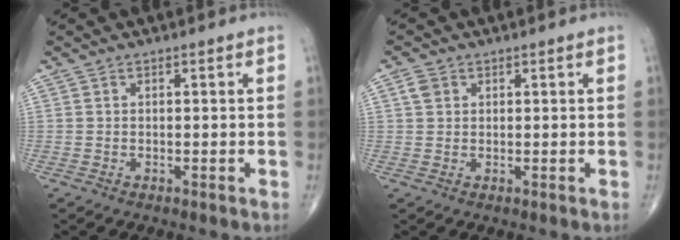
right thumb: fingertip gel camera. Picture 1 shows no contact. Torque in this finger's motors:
{"motor_torque": [-0.11, 0.03, 0.01, 0.00, 0.00]}